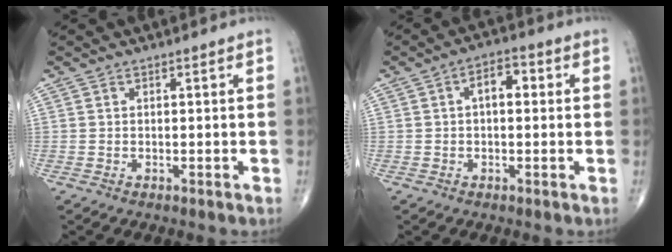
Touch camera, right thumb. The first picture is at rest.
{"total": 4.8, "force": [0.7, 2.6, 3.9], "torque": [-0.049, 0.014, 0.002]}